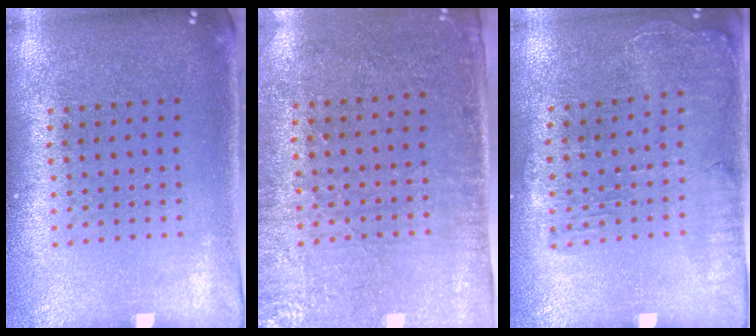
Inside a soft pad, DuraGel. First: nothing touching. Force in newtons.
{"total": 2.8, "press": 2.4, "slide": 1.4}
{"total": 1.6, "press": 1.5, "slide": 0.5}